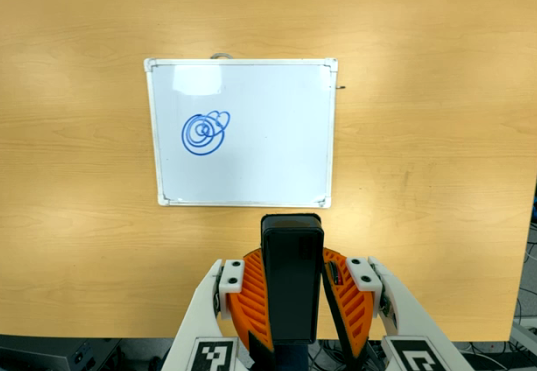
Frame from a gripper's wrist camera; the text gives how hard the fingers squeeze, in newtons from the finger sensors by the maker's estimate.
{"total": 7.6, "left": 6.8, "right": 8.5}